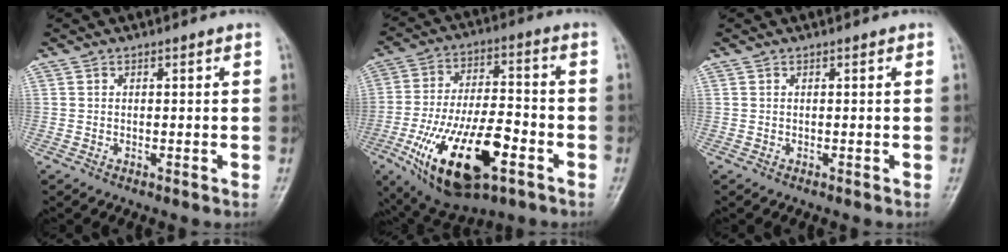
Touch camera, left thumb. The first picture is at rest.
{"total": 21.4, "force": [-8.7, 9.4, 17.1], "torque": [-0.304, 0.028, -0.137]}
{"total": 0.0}